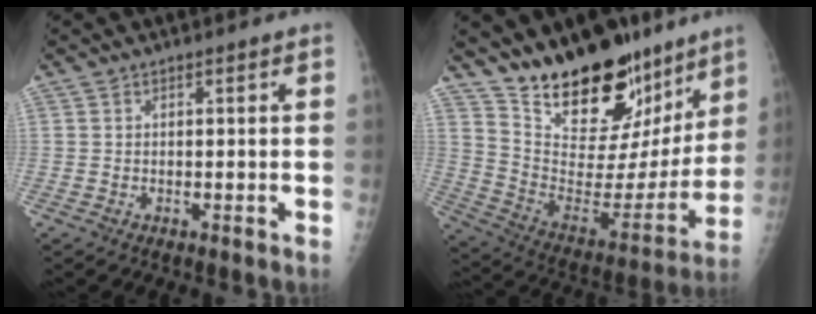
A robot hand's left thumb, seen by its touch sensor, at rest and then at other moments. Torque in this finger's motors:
{"motor_torque": [0.53, 0.38, 1.40, -1.39, 0.10]}